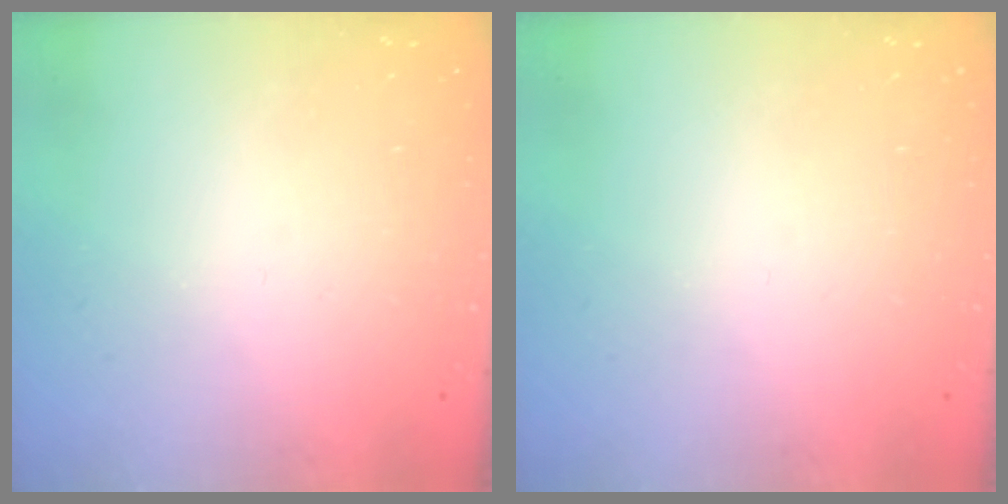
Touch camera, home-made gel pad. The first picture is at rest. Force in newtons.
{"total": 0.0}